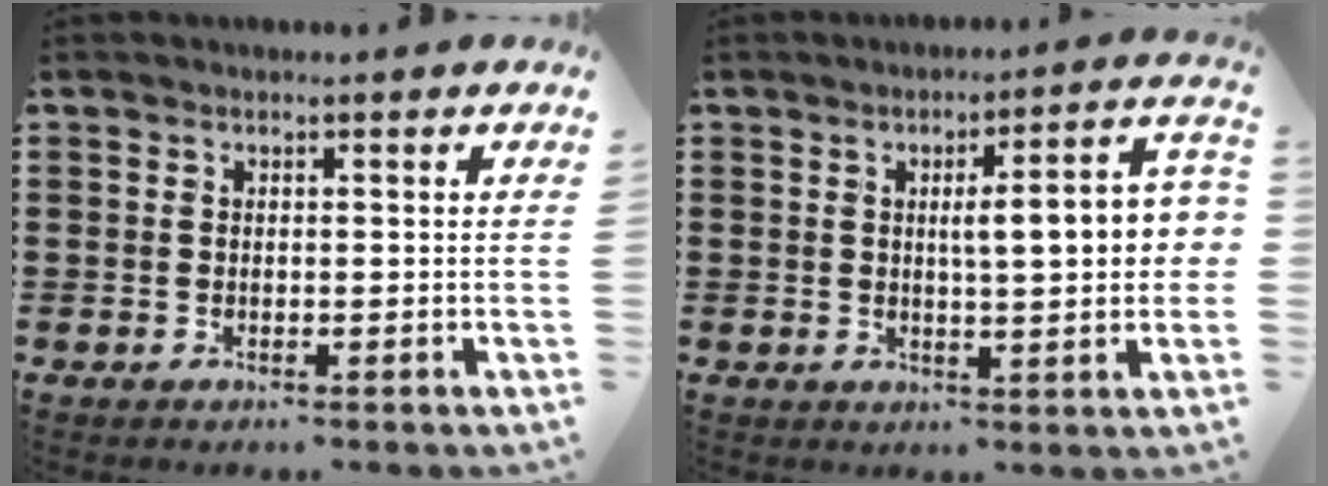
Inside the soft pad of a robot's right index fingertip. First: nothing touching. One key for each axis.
{"total": 8.0, "fx": 0.9, "fy": 1.5, "fz": 7.8, "tx": -0.126, "ty": -0.002, "tz": 0.006}